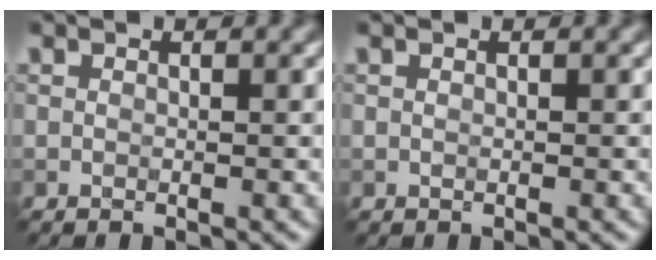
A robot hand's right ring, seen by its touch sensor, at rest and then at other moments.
{"total": 0.0}